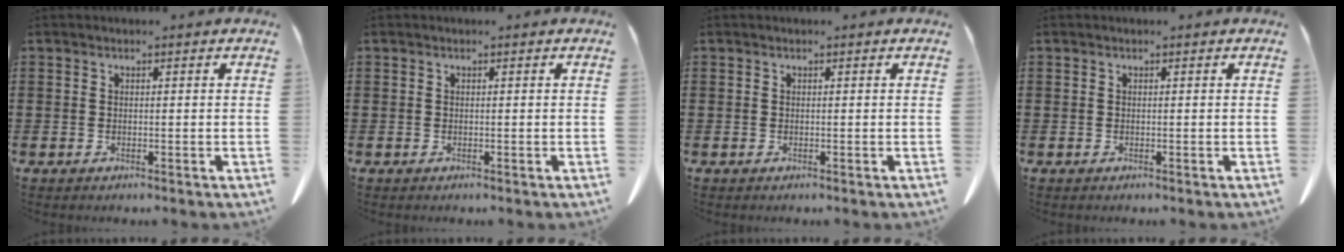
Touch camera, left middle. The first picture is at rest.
{"total": 0.0}
{"total": 0.0}
{"total": 0.0}